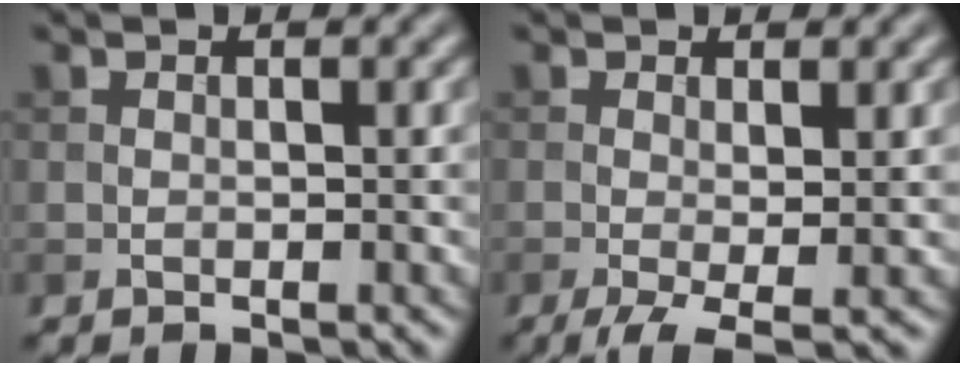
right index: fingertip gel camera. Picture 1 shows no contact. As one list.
[{"total": 3.1, "force": [-1.1, 0.6, 2.8], "torque": [-0.057, -0.008, -0.021]}]